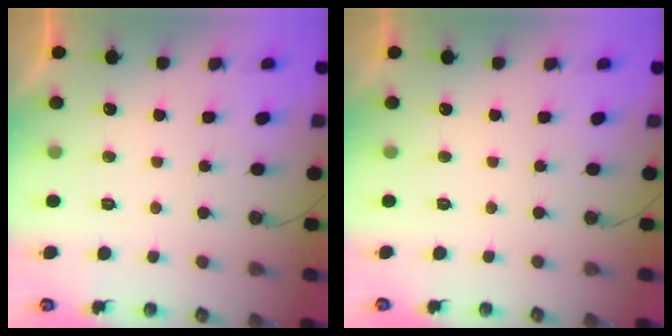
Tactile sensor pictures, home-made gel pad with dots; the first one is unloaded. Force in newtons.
{"total": 0.0}